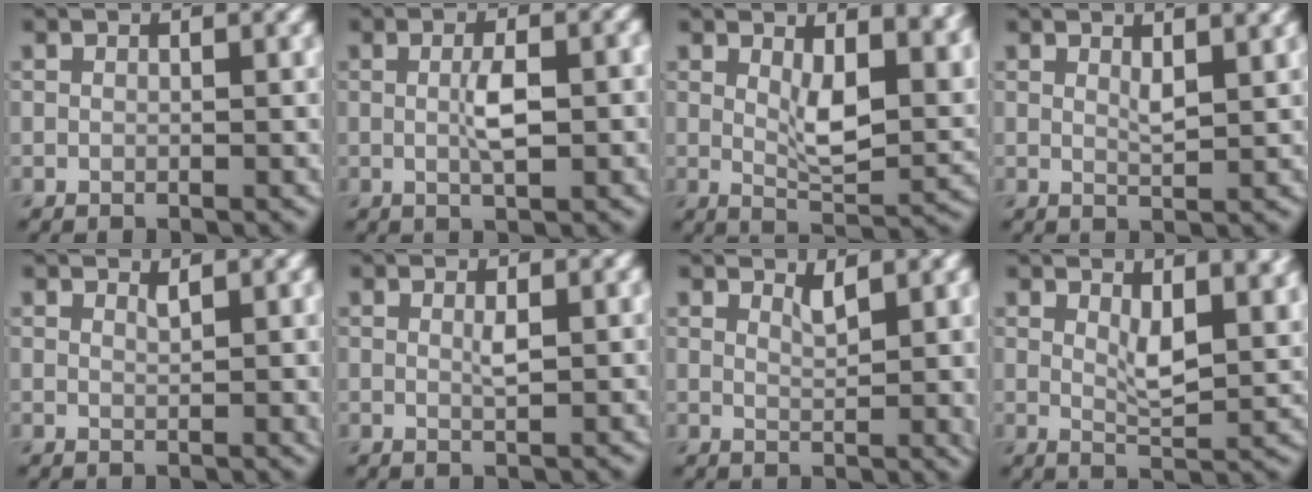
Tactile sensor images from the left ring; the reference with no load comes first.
{"total": 3.4, "force": [0.0, 0.8, 3.3], "torque": [-0.064, 0.001, 0.001]}
{"total": 7.2, "force": [2.4, 3.1, 6.1], "torque": [-0.102, -0.012, 0.041]}
{"total": 2.2, "force": [1.2, 0.5, 1.8], "torque": [-0.027, 0.001, 0.019]}
{"total": 1.3, "force": [1.0, 0.2, 0.8], "torque": [-0.011, -0.002, 0.016]}
{"total": 1.1, "force": [0.3, 0.1, 1.1], "torque": [-0.021, 0.000, 0.004]}
{"total": 2.2, "force": [1.4, 0.5, 1.6], "torque": [-0.023, -0.006, 0.026]}
{"total": 5.2, "force": [2.2, 1.9, 4.4], "torque": [-0.076, -0.006, 0.037]}